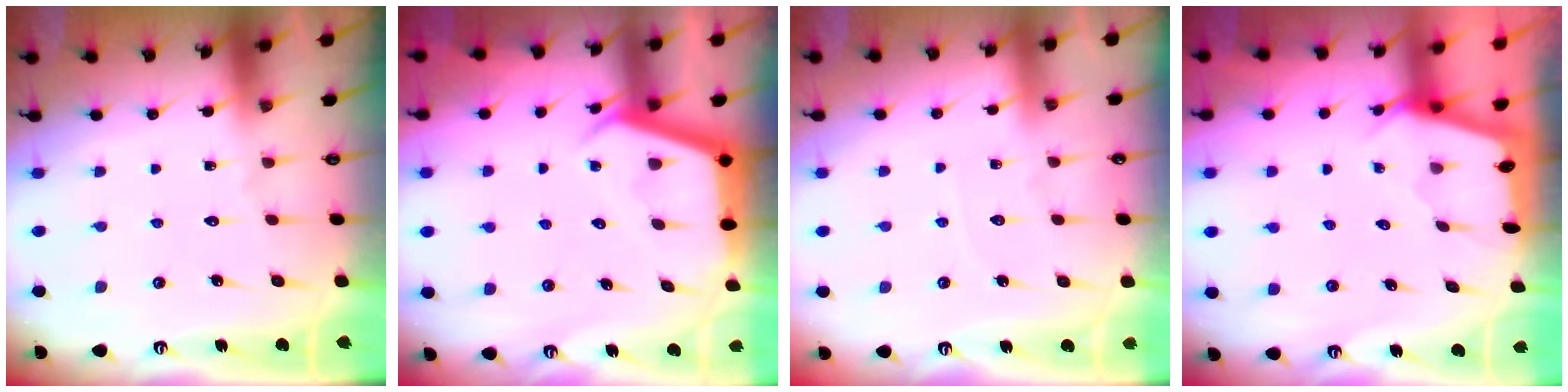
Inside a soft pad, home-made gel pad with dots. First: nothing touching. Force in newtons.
{"total": 4.0, "press": 3.9, "slide": 0.4}
{"total": 2.7, "press": 2.6, "slide": 0.4}
{"total": 2.3, "press": 2.3, "slide": 0.3}